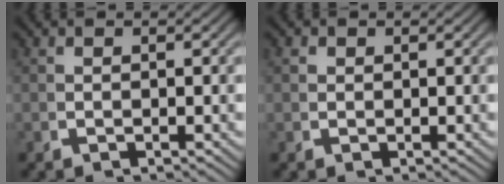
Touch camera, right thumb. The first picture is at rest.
{"total": 1.1, "force": [0.5, 0.9, 0.2], "torque": [-0.009, -0.006, 0.016]}